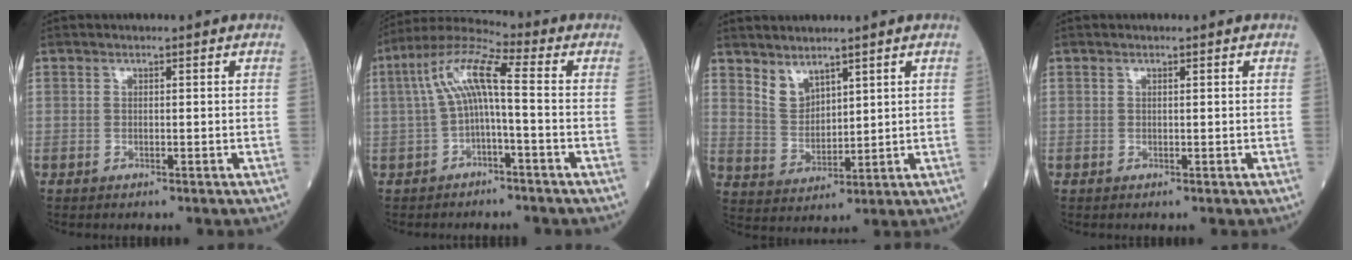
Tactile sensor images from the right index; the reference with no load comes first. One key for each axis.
{"total": 8.5, "fx": -0.1, "fy": 1.0, "fz": 8.5, "tx": -0.168, "ty": 0.039, "tz": -0.007}
{"total": 4.6, "fx": 3.6, "fy": 2.1, "fz": 1.9, "tx": -0.045, "ty": 0.000, "tz": 0.084}
{"total": 0.0}